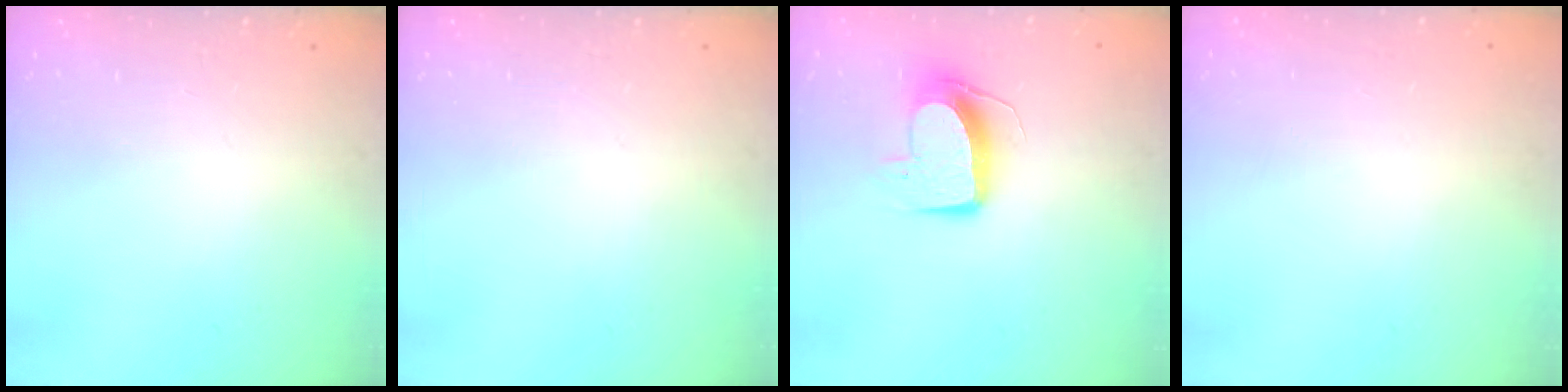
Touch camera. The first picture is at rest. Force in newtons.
{"total": 0.0}
{"total": 10.5, "press": 10.5, "slide": 0.4}
{"total": 0.0}